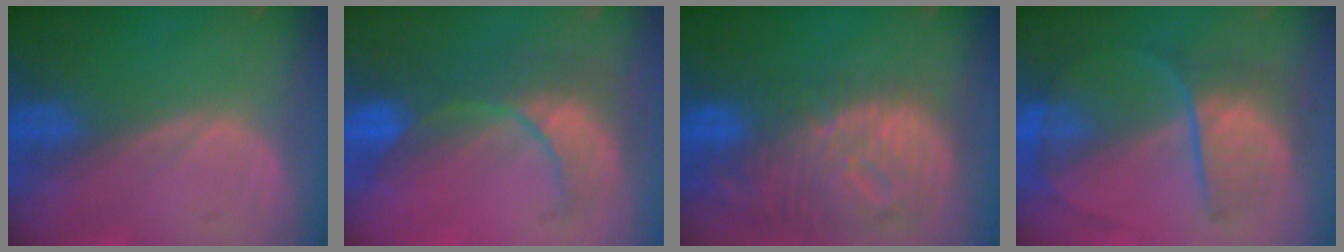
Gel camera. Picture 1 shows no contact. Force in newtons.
{"total": 8.4, "press": 8.1, "slide": 2.3}
{"total": 12.5, "press": 10.8, "slide": 6.4}
{"total": 6.7, "press": 6.6, "slide": 1.5}